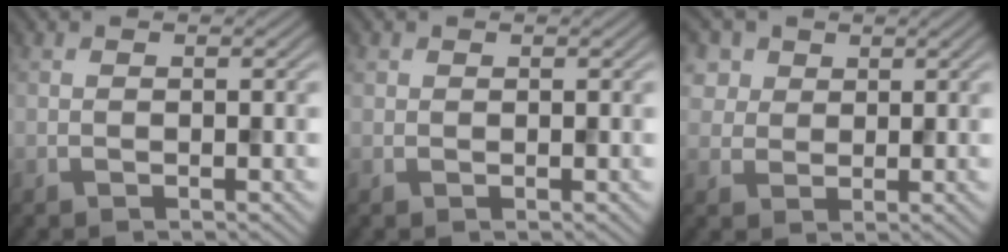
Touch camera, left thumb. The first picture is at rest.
{"total": 0.5, "force": [0.4, 0.4, 0.0], "torque": [0.001, -0.001, 0.009]}
{"total": 4.1, "force": [1.9, 3.3, 1.4], "torque": [-0.052, -0.002, 0.042]}